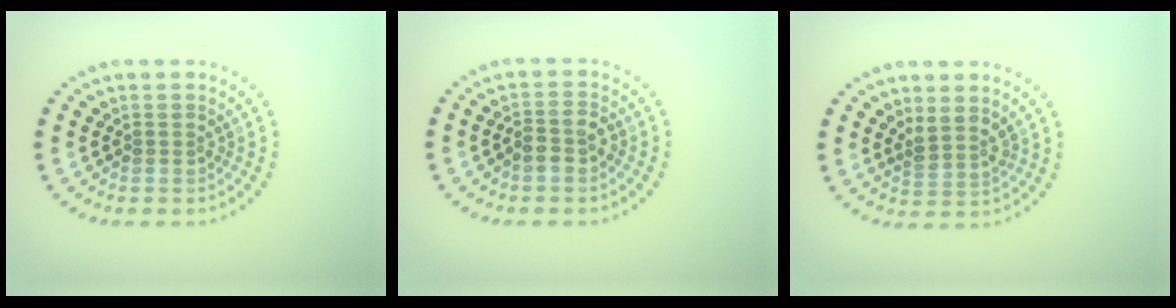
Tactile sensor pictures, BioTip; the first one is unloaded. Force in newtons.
{"total": 1.8, "press": 1.6, "slide": 0.7}
{"total": 1.9, "press": 1.5, "slide": 1.2}